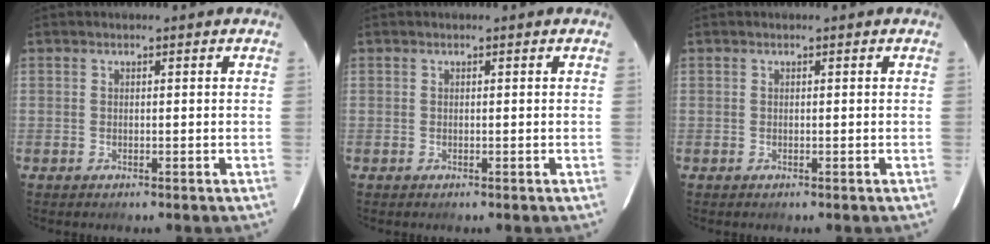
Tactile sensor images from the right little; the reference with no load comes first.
{"total": 0.0}
{"total": 0.0}